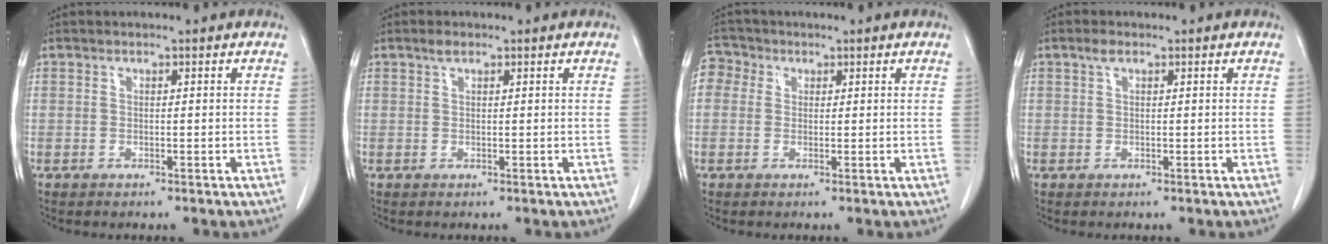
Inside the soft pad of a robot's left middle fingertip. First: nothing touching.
{"total": 1.1, "force": [0.8, 0.3, 0.7], "torque": [-0.014, 0.004, 0.016]}
{"total": 3.8, "force": [1.1, 3.4, 1.2], "torque": [-0.025, 0.016, 0.017]}
{"total": 1.2, "force": [0.7, 0.5, 0.8], "torque": [-0.015, 0.009, 0.013]}